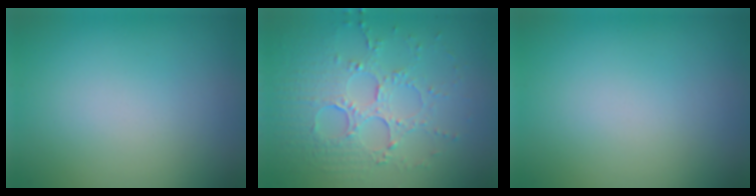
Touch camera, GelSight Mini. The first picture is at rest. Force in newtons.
{"total": 5.5, "press": 3.8, "slide": 4.0}
{"total": 0.0}